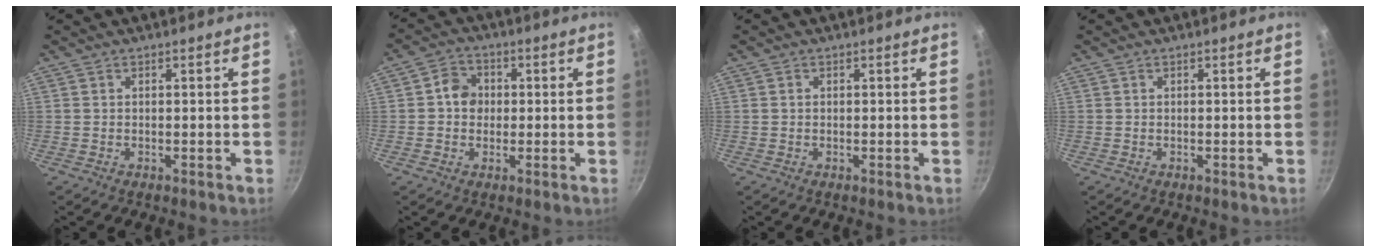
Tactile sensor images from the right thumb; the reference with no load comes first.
{"total": 5.3, "force": [0.3, 4.7, 2.4], "torque": [-0.011, 0.009, -0.005]}
{"total": 0.5, "force": [0.1, 0.5, 0.2], "torque": [-0.004, 0.003, 0.001]}
{"total": 0.0}